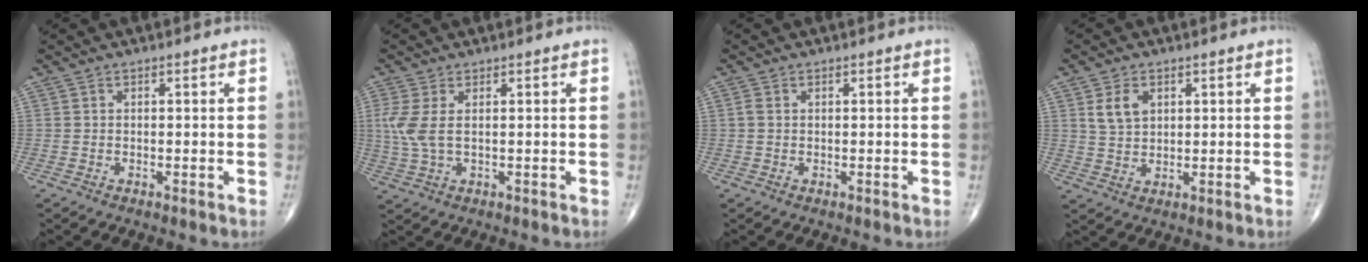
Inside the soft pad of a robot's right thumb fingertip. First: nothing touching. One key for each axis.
{"total": 5.2, "fx": 0.8, "fy": 2.4, "fz": 4.5, "tx": -0.126, "ty": 0.004, "tz": 0.023}
{"total": 0.9, "fx": 0.2, "fy": 0.7, "fz": 0.6, "tx": -0.017, "ty": 0.003, "tz": 0.005}
{"total": 5.0, "fx": 1.9, "fy": 3.4, "fz": 3.2, "tx": -0.050, "ty": -0.009, "tz": 0.040}